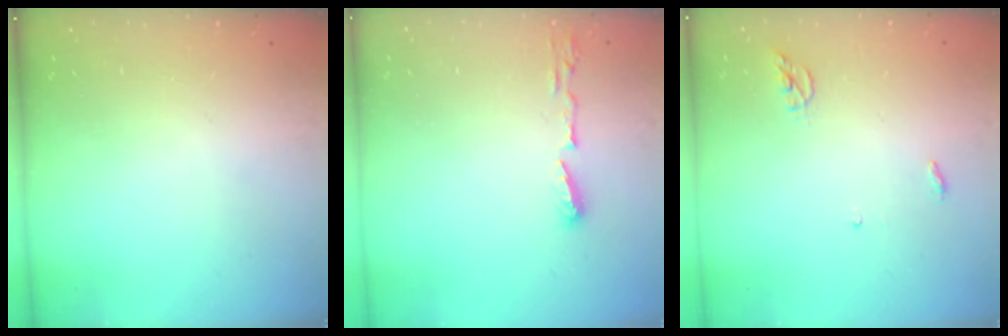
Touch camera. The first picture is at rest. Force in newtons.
{"total": 6.0, "press": 5.8, "slide": 1.2}
{"total": 4.3, "press": 4.3, "slide": 0.3}